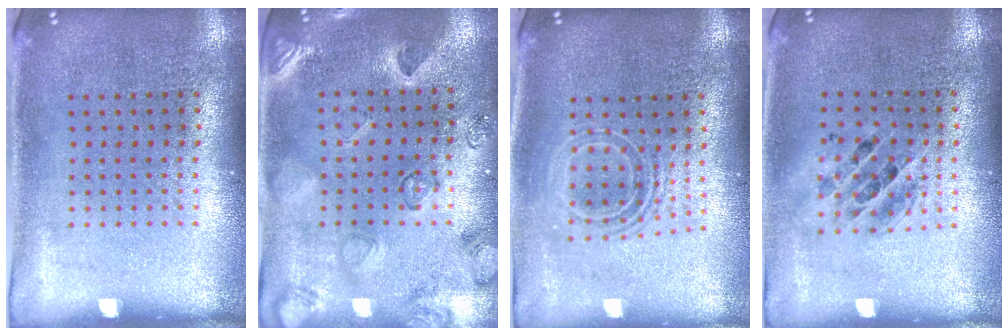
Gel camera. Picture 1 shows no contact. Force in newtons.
{"total": 2.3, "press": 2.0, "slide": 1.1}
{"total": 1.8, "press": 1.3, "slide": 1.1}
{"total": 1.4, "press": 1.2, "slide": 0.7}